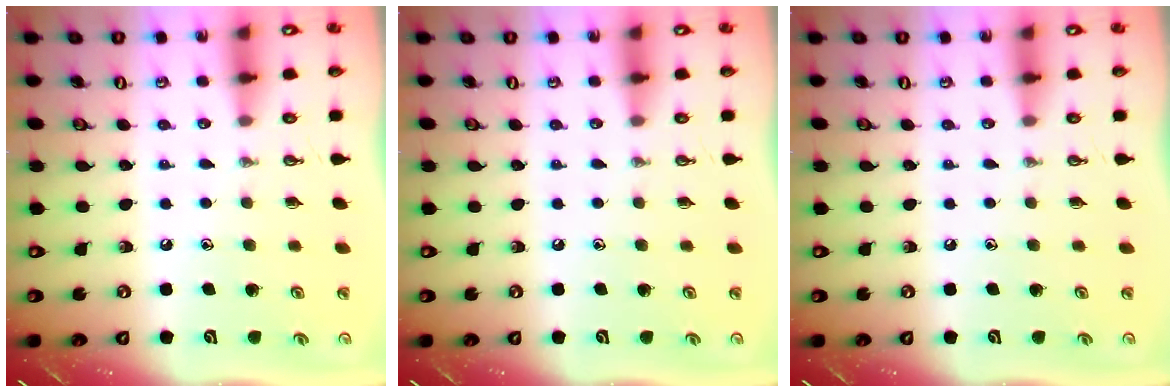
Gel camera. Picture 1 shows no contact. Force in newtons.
{"total": 0.0}
{"total": 0.0}